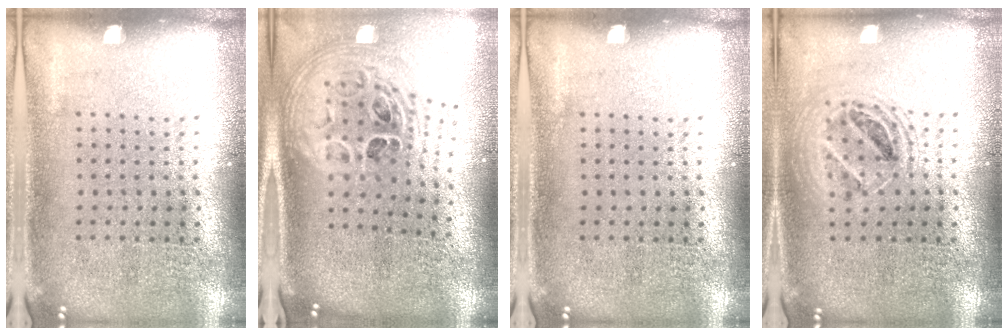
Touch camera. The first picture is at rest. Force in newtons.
{"total": 2.9, "press": 2.0, "slide": 2.1}
{"total": 0.0}
{"total": 1.5, "press": 1.4, "slide": 0.7}